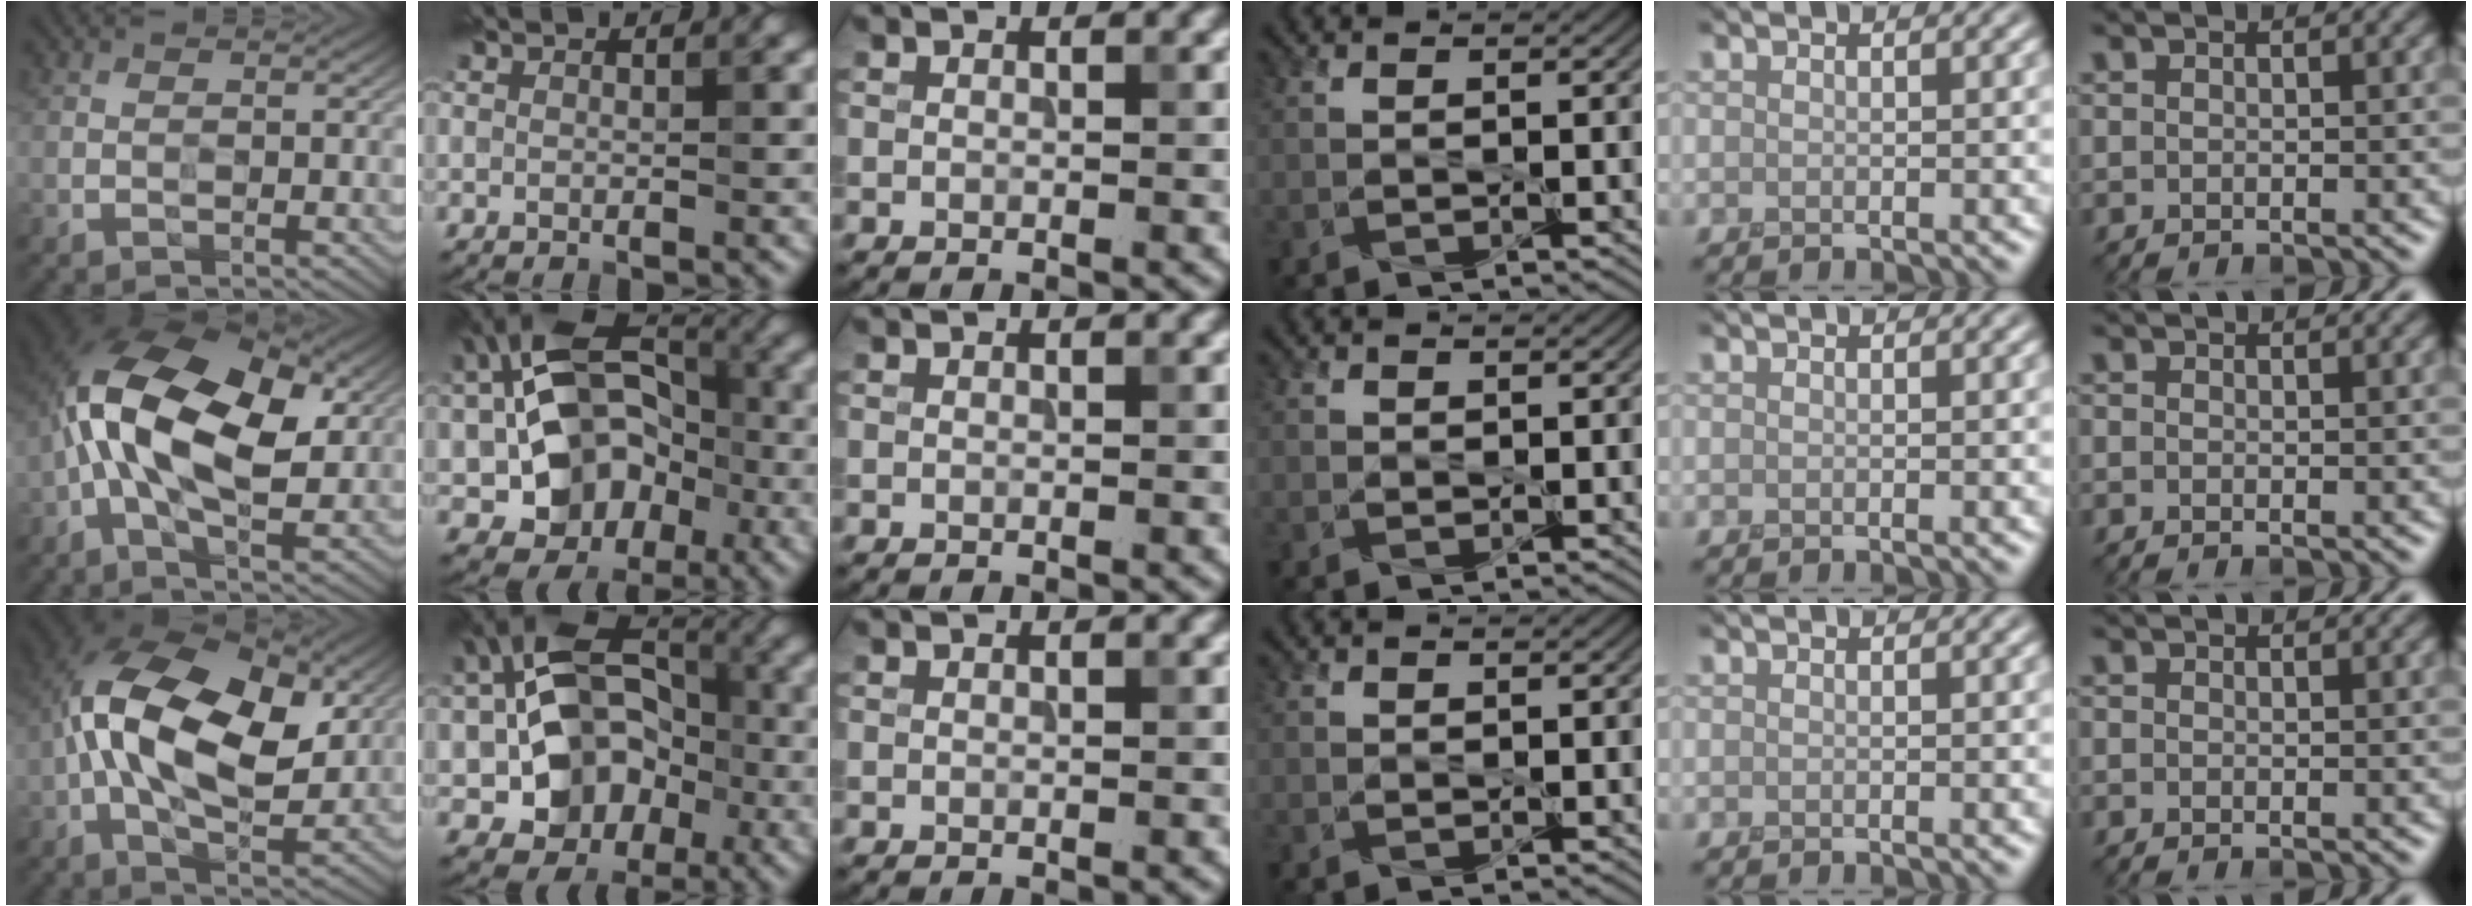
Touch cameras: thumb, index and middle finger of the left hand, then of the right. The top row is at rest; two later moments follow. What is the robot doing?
{"motion": "peel", "object": "tape"}